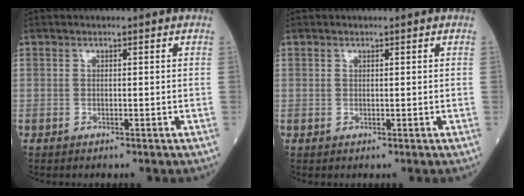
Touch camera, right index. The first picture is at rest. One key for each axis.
{"total": 0.0}